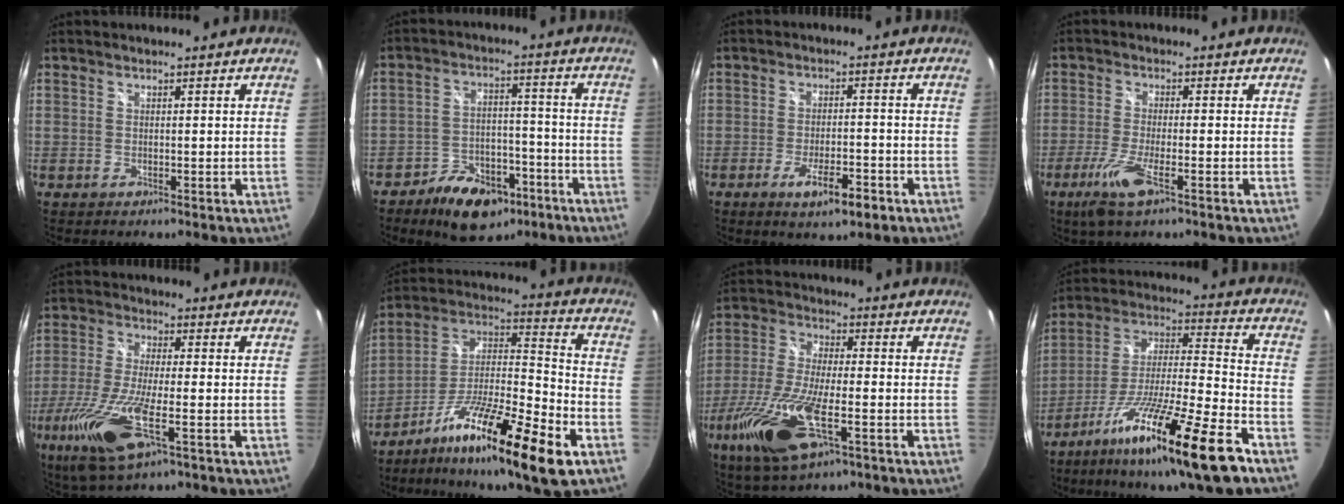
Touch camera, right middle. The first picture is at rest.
{"total": 12.6, "force": [-8.2, 7.2, 6.2], "torque": [-0.114, 0.017, -0.115]}
{"total": 7.2, "force": [-4.1, 1.9, 5.6], "torque": [-0.113, -0.015, -0.061]}
{"total": 6.9, "force": [-3.8, 0.9, 5.7], "torque": [-0.129, -0.018, -0.071]}
{"total": 14.0, "force": [-6.1, 3.8, 12.0], "torque": [-0.259, -0.034, -0.116]}
{"total": 20.2, "force": [-11.3, 3.1, 16.4], "torque": [-0.281, -0.009, -0.201]}
{"total": 16.5, "force": [-7.3, 5.7, 13.6], "torque": [-0.298, -0.034, -0.140]}
{"total": 21.6, "force": [-13.6, 1.0, 16.7], "torque": [-0.289, -0.034, -0.230]}